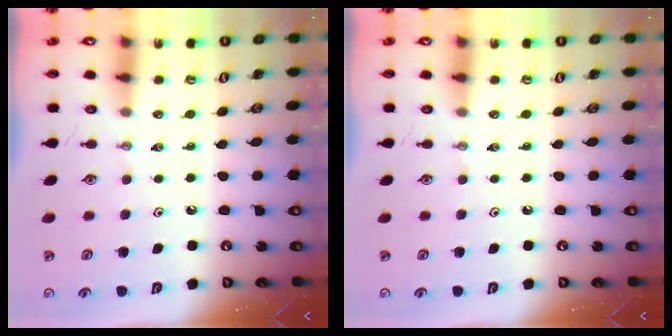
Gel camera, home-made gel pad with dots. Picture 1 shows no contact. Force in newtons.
{"total": 0.0}